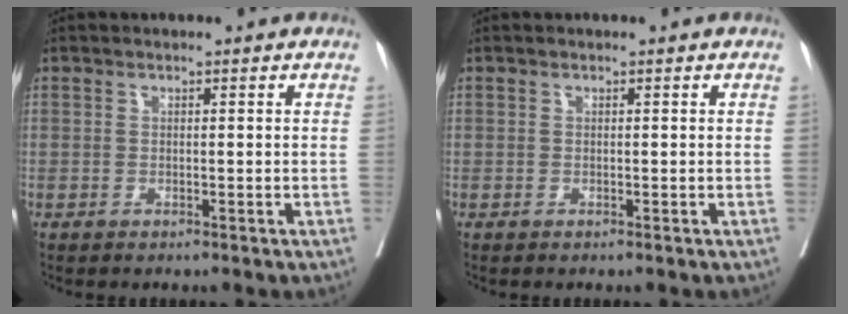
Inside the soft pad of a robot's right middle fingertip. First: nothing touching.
{"total": 0.0}